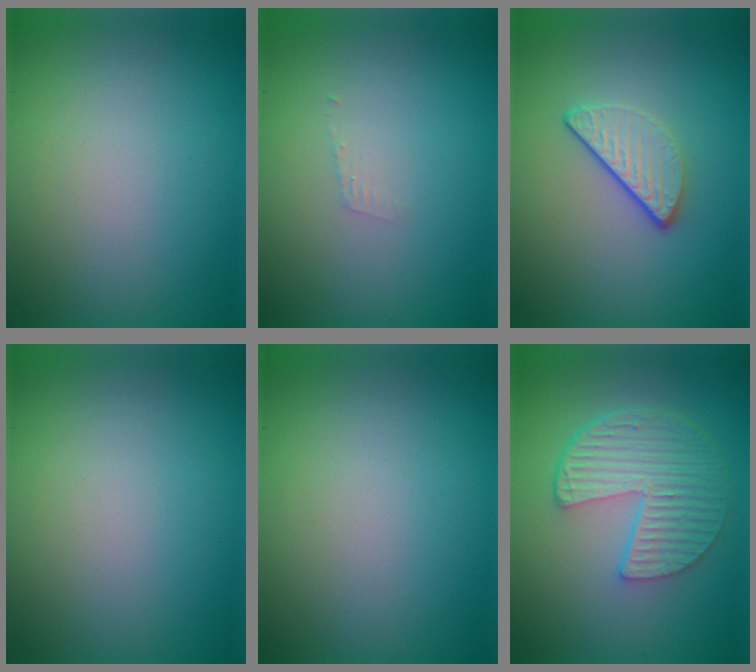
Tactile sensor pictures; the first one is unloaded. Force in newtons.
{"total": 0.7, "press": 0.7, "slide": 0.1}
{"total": 3.0, "press": 2.3, "slide": 1.8}
{"total": 0.0}
{"total": 0.0}
{"total": 5.8, "press": 4.2, "slide": 4.0}